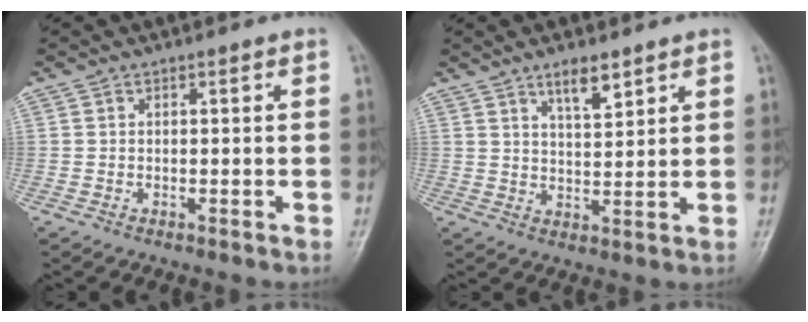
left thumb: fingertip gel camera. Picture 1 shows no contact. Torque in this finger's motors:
{"motor_torque": [0.85, -0.68, 1.42, -1.38, 0.13]}